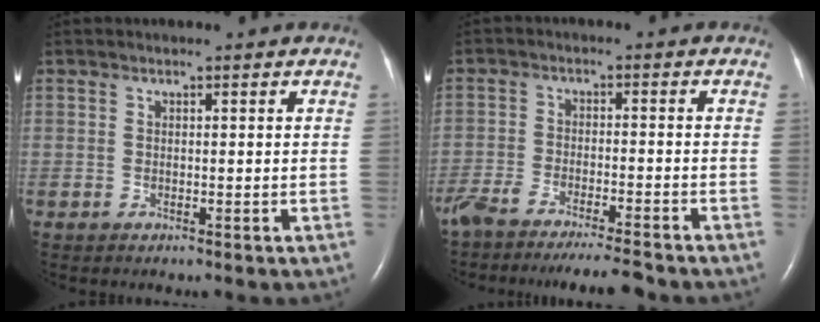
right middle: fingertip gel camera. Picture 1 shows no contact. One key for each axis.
{"total": 13.3, "fx": -11.9, "fy": 1.0, "fz": 6.0, "tx": -0.103, "ty": -0.019, "tz": -0.184}